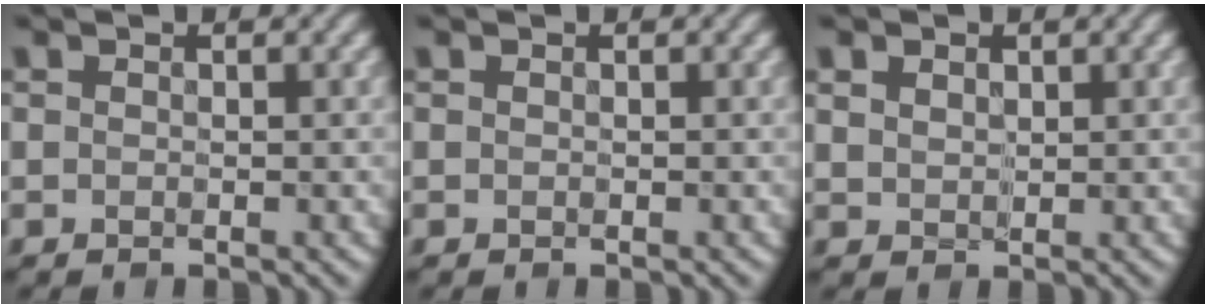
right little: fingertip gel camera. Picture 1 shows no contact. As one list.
[{"total": 0.0}, {"total": 1.6, "force": [0.8, 1.2, 0.7], "torque": [-0.021, -0.001, 0.016]}]